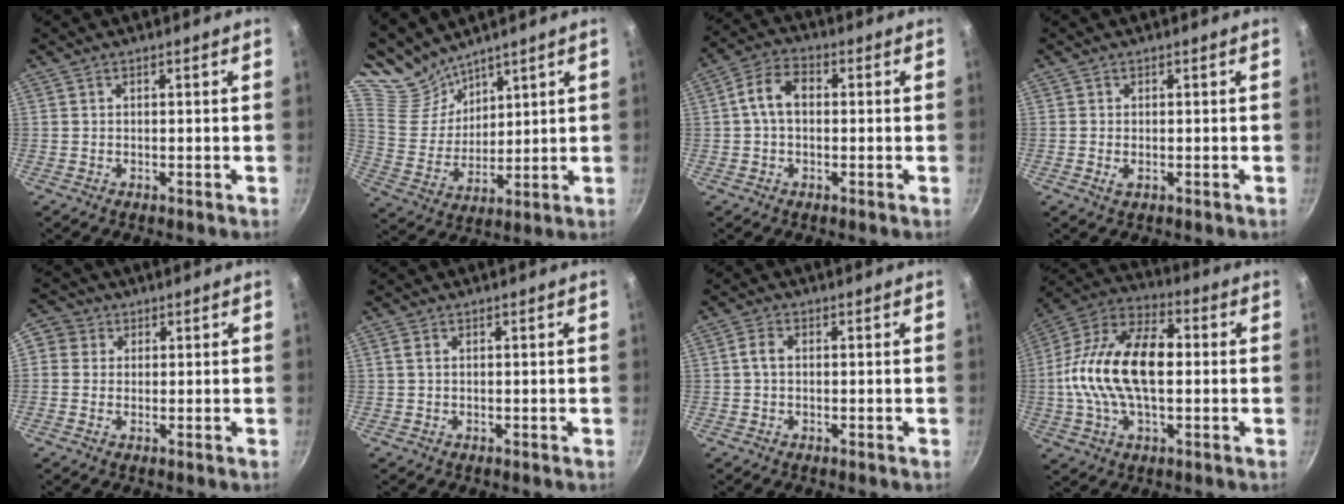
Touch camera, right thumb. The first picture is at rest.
{"total": 9.5, "force": [8.6, 3.6, 1.7], "torque": [-0.012, -0.045, 0.185]}
{"total": 6.8, "force": [0.3, 4.6, 5.0], "torque": [-0.084, 0.023, -0.005]}
{"total": 1.5, "force": [-0.4, 0.8, 1.2], "torque": [-0.025, -0.002, -0.006]}
{"total": 5.6, "force": [1.2, 5.2, 1.7], "torque": [-0.004, 0.003, 0.006]}
{"total": 1.1, "force": [0.3, 0.6, 0.8], "torque": [-0.017, 0.001, 0.004]}
{"total": 2.4, "force": [0.0, 1.6, 1.8], "torque": [-0.036, 0.008, -0.003]}
{"total": 20.4, "force": [0.2, 11.2, 17.1], "torque": [-0.306, 0.038, -0.014]}